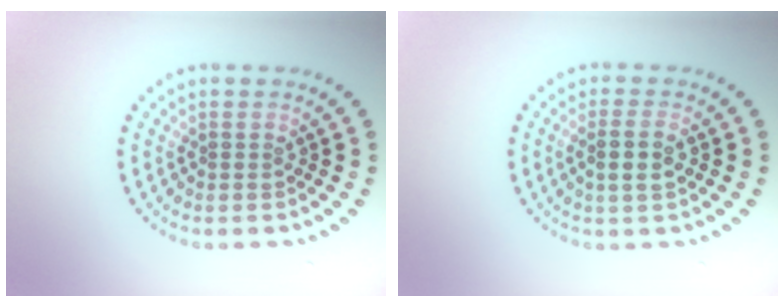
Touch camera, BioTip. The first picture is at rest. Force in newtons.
{"total": 2.4, "press": 2.3, "slide": 0.8}